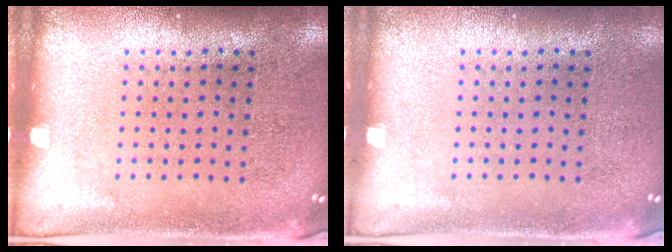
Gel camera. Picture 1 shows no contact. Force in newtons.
{"total": 0.0}